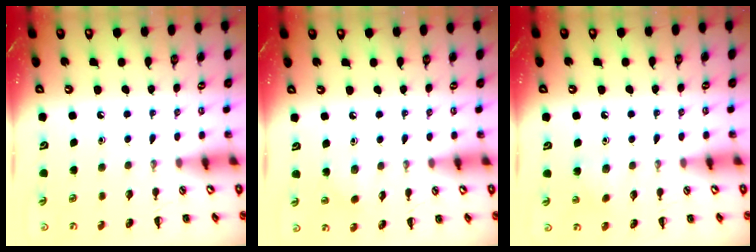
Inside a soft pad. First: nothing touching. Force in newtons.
{"total": 3.3, "press": 3.2, "slide": 1.1}
{"total": 6.8, "press": 6.6, "slide": 1.7}